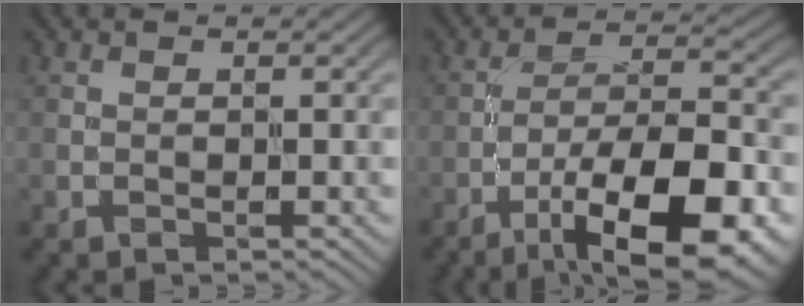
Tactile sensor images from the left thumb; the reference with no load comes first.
{"total": 15.4, "force": [-8.2, 5.1, 12.0], "torque": [-0.191, -0.001, -0.128]}